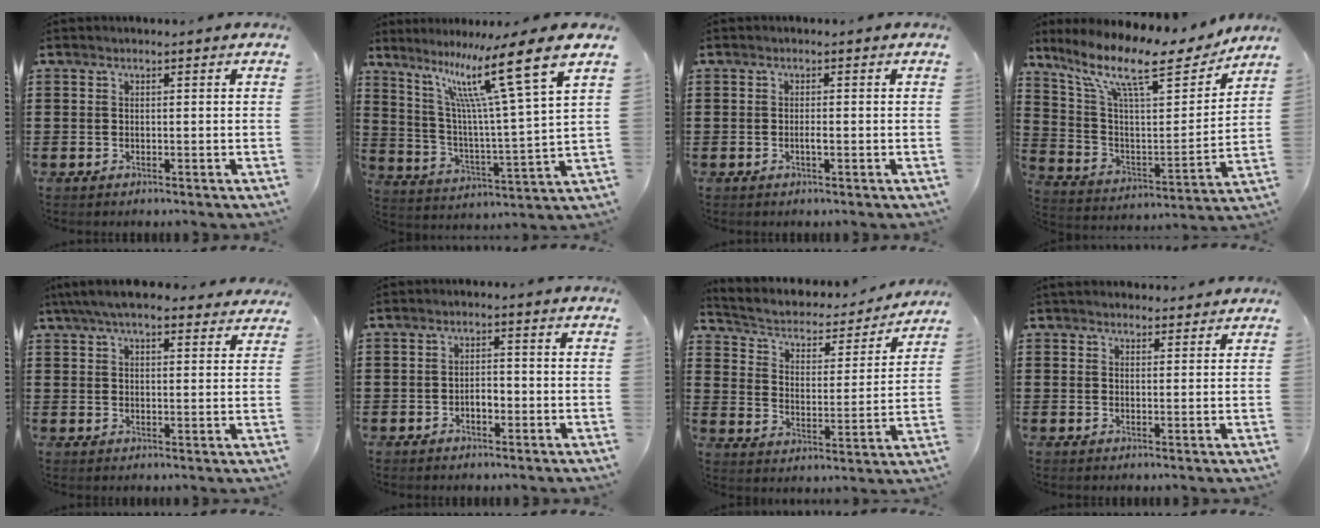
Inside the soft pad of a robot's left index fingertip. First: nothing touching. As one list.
[{"total": 13.9, "force": [8.9, 0.5, 10.6], "torque": [-0.208, -0.054, 0.131]}, {"total": 1.1, "force": [-0.3, 0.2, 1.0], "torque": [-0.019, -0.002, -0.004]}, {"total": 13.7, "force": [9.9, 3.6, 8.8], "torque": [-0.192, -0.051, 0.162]}, {"total": 6.4, "force": [5.5, 1.3, 3.1], "torque": [-0.072, -0.006, 0.102]}, {"total": 2.3, "force": [-0.8, 1.1, 1.8], "torque": [-0.037, 0.006, -0.017]}, {"total": 3.4, "force": [2.8, 1.6, 1.1], "torque": [-0.041, -0.023, 0.036]}, {"total": 2.3, "force": [2.2, 0.9, 0.2], "torque": [-0.009, 0.003, 0.042]}]